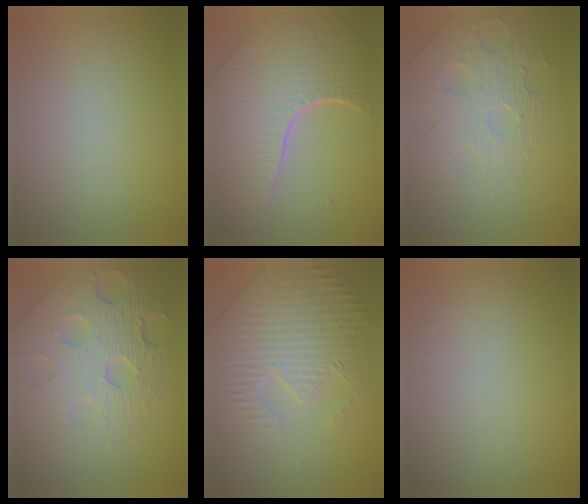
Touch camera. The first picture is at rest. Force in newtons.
{"total": 8.6, "press": 6.3, "slide": 5.9}
{"total": 3.8, "press": 3.6, "slide": 1.1}
{"total": 7.1, "press": 5.5, "slide": 4.5}
{"total": 4.2, "press": 4.0, "slide": 1.2}
{"total": 0.5, "press": 0.5, "slide": 0.2}